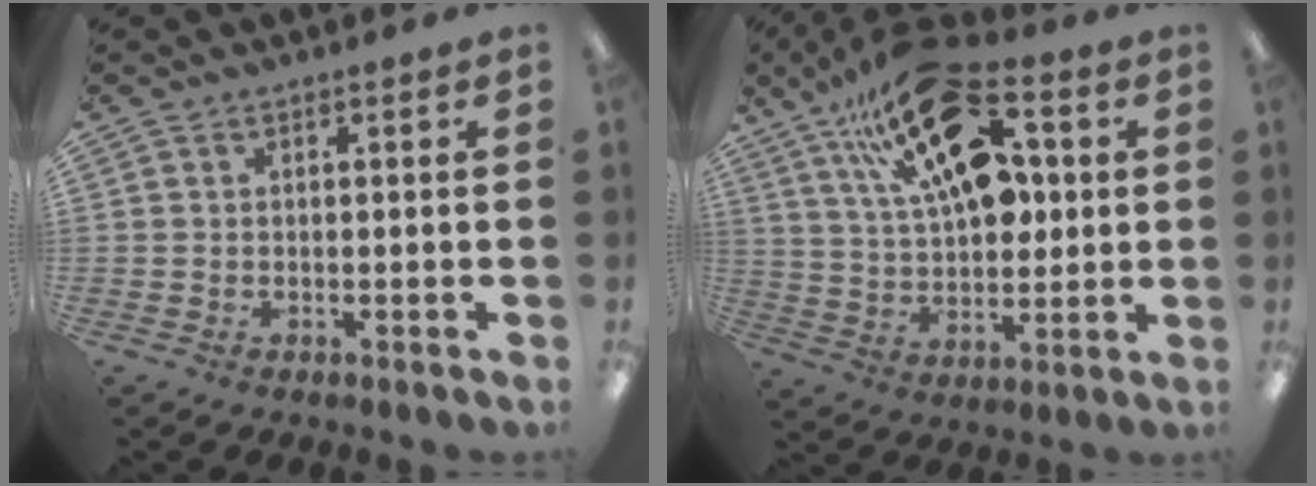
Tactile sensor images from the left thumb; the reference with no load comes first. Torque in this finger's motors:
{"motor_torque": [1.53, 2.25, 1.40, -1.37, 0.43]}